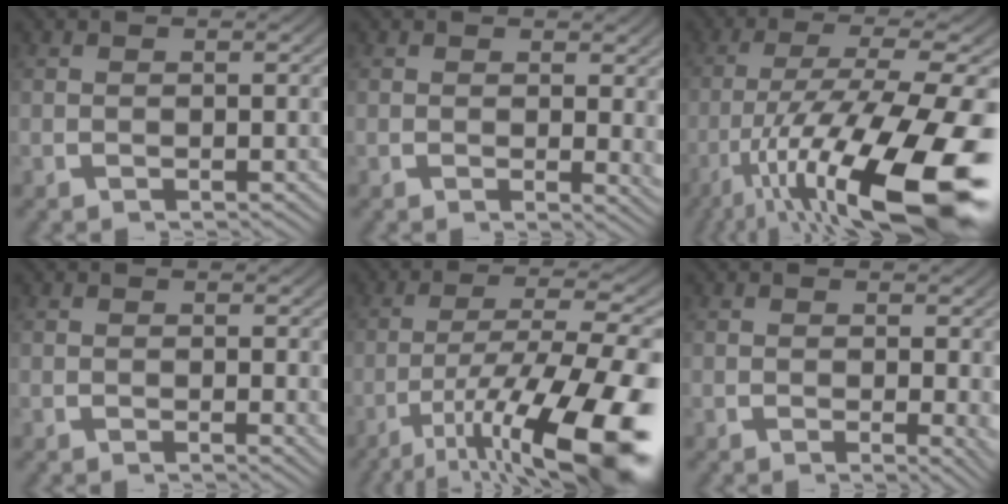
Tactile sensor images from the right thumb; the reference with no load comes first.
{"total": 1.6, "force": [0.6, 0.5, 1.4], "torque": [-0.006, -0.005, 0.007]}
{"total": 18.4, "force": [-5.4, 8.2, 15.5], "torque": [-0.267, -0.058, -0.048]}
{"total": 0.7, "force": [0.2, 0.2, 0.6], "torque": [-0.006, -0.003, 0.004]}
{"total": 14.8, "force": [-4.8, 6.6, 12.4], "torque": [-0.201, -0.046, -0.050]}
{"total": 1.7, "force": [0.2, 0.6, 1.6], "torque": [-0.011, -0.006, 0.003]}